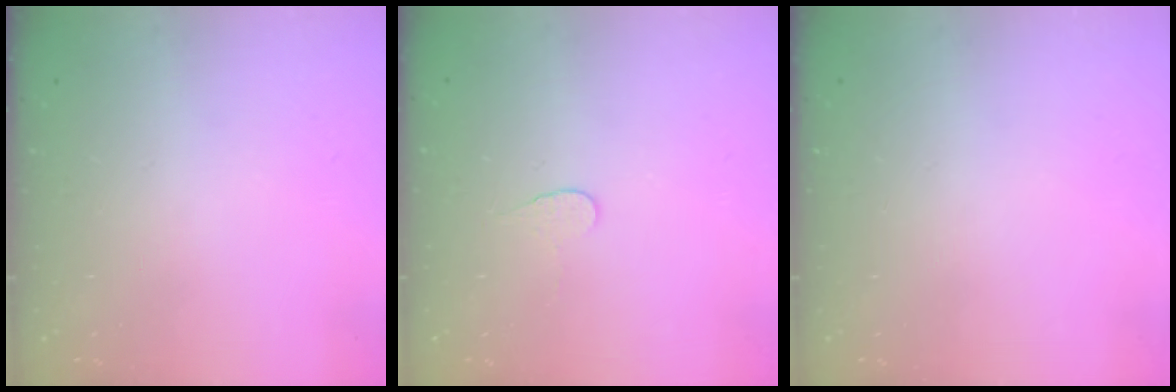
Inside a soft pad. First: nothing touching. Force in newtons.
{"total": 3.9, "press": 3.9, "slide": 0.4}
{"total": 0.0}